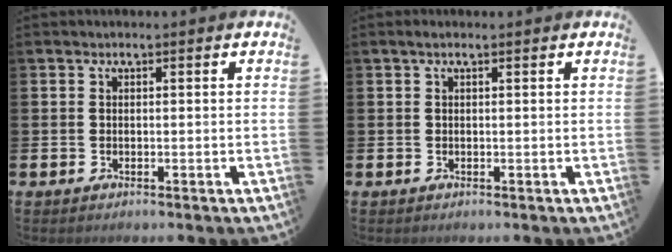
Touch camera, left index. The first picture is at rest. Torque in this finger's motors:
{"motor_torque": [0.29, -0.07, 0.14, 0.00]}